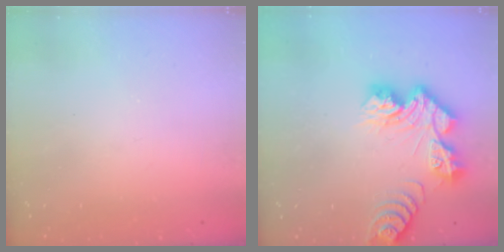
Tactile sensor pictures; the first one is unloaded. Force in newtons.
{"total": 13.2, "press": 13.2, "slide": 1.2}